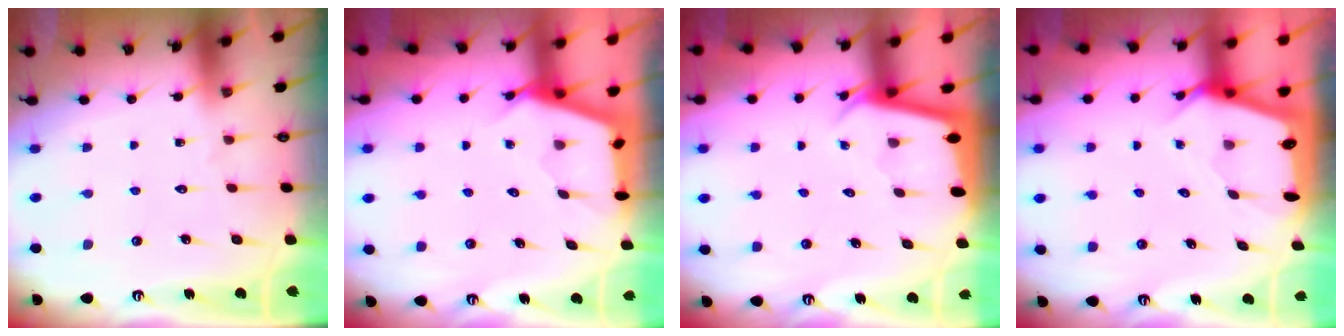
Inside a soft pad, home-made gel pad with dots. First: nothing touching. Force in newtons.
{"total": 2.6, "press": 2.6, "slide": 0.3}
{"total": 2.0, "press": 2.0, "slide": 0.1}
{"total": 2.9, "press": 2.9, "slide": 0.2}